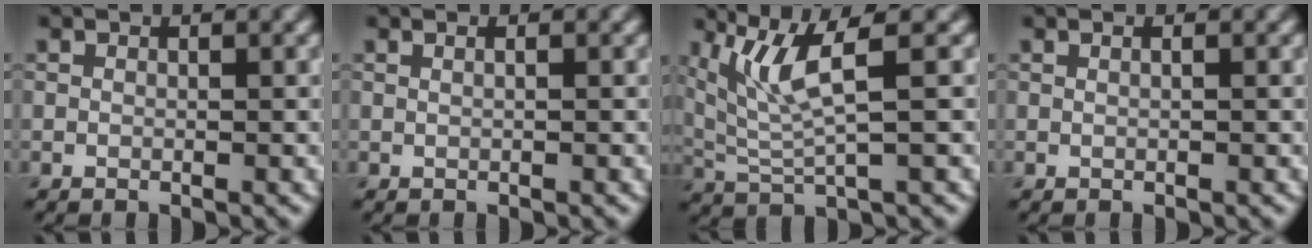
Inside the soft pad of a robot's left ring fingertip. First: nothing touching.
{"total": 1.0, "force": [0.5, 0.5, 0.7], "torque": [-0.003, -0.006, -0.004]}
{"total": 5.3, "force": [2.4, 1.0, 4.6], "torque": [-0.099, 0.001, 0.053]}
{"total": 0.6, "force": [0.3, 0.3, 0.5], "torque": [-0.008, -0.001, -0.002]}